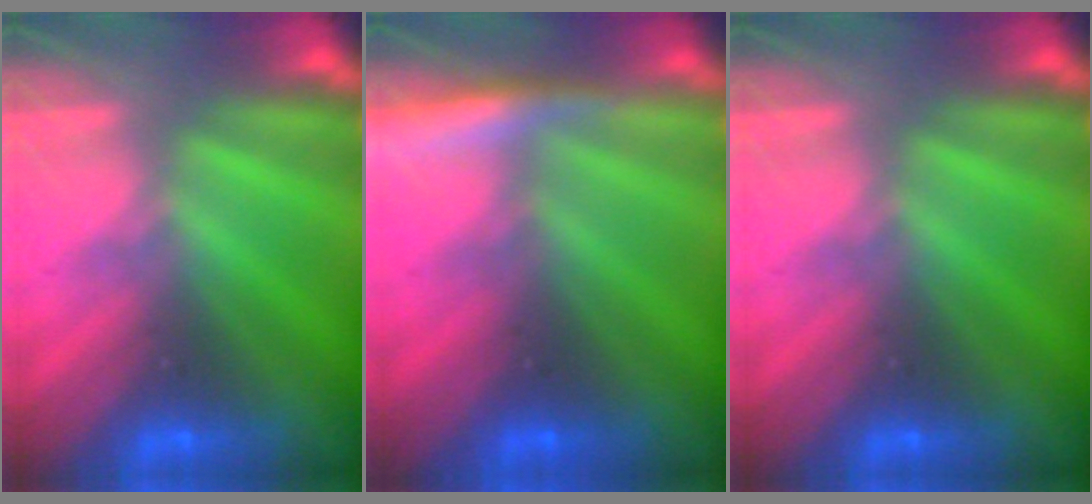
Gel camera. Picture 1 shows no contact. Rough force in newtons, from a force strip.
{"total": 4.9}
{"total": 0.0}